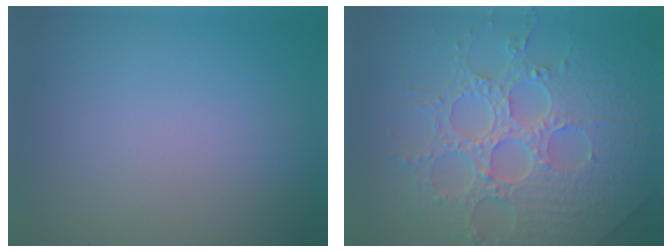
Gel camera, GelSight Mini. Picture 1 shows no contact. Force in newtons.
{"total": 8.1, "press": 6.0, "slide": 5.5}